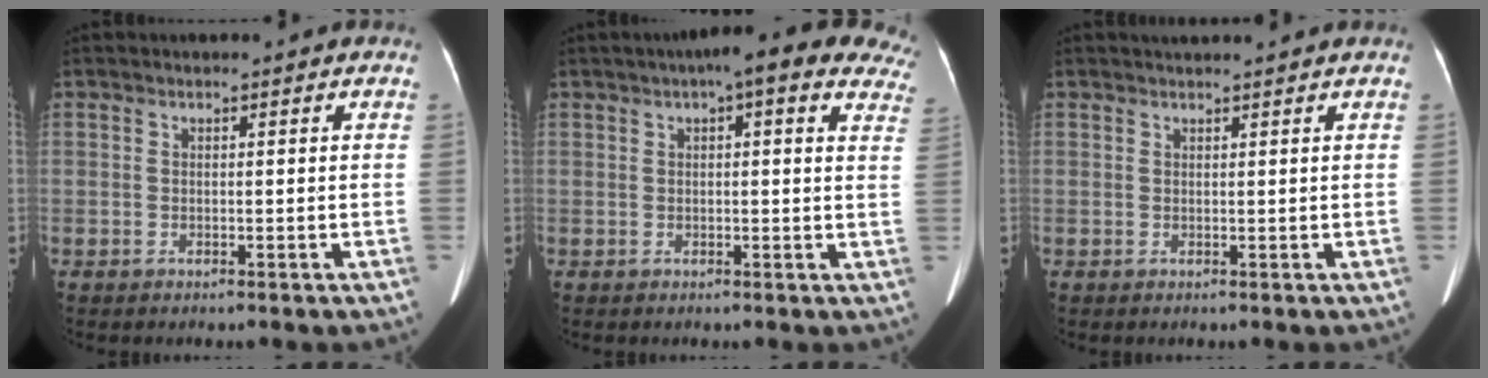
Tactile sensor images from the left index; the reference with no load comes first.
{"total": 14.8, "force": [10.8, 3.6, 9.4], "torque": [-0.104, 0.028, 0.106]}
{"total": 2.9, "force": [2.7, -0.3, 0.9], "torque": [-0.014, 0.021, 0.038]}